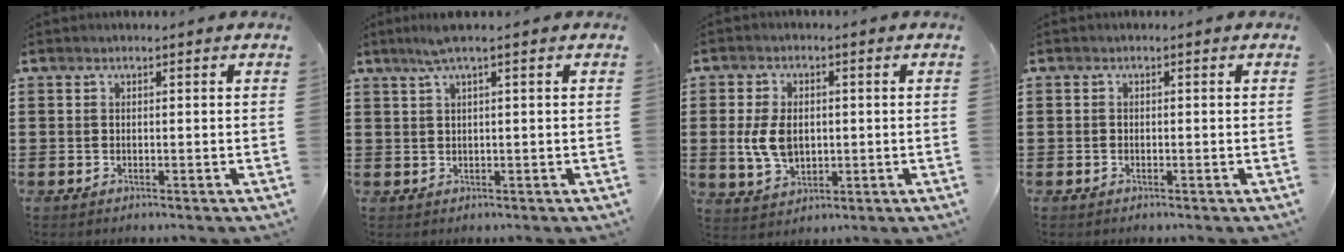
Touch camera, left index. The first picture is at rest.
{"total": 2.5, "force": [1.3, -0.1, 2.1], "torque": [-0.043, 0.000, 0.022]}
{"total": 6.4, "force": [0.1, 4.3, 4.7], "torque": [-0.108, 0.003, -0.005]}
{"total": 0.6, "force": [-0.4, 0.4, 0.1], "torque": [-0.005, 0.000, -0.008]}